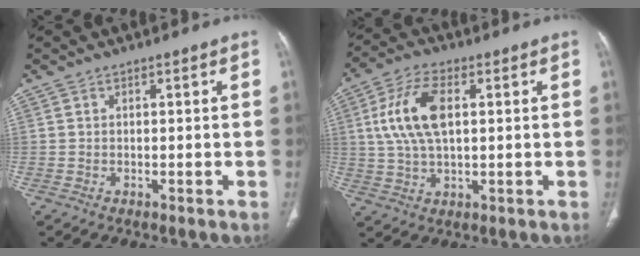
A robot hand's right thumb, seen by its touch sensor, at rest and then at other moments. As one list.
[{"total": 11.4, "force": [2.2, 5.8, 9.6], "torque": [-0.198, 0.009, 0.043]}]